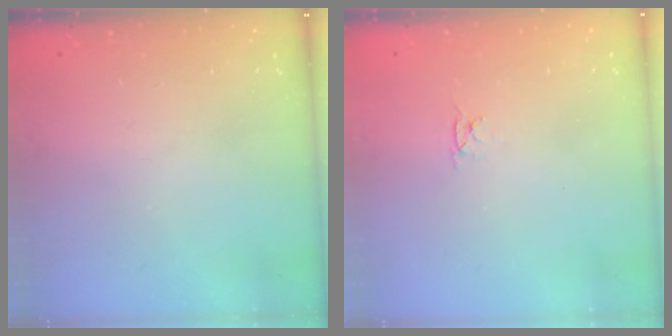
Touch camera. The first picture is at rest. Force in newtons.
{"total": 2.8, "press": 2.8, "slide": 0.3}